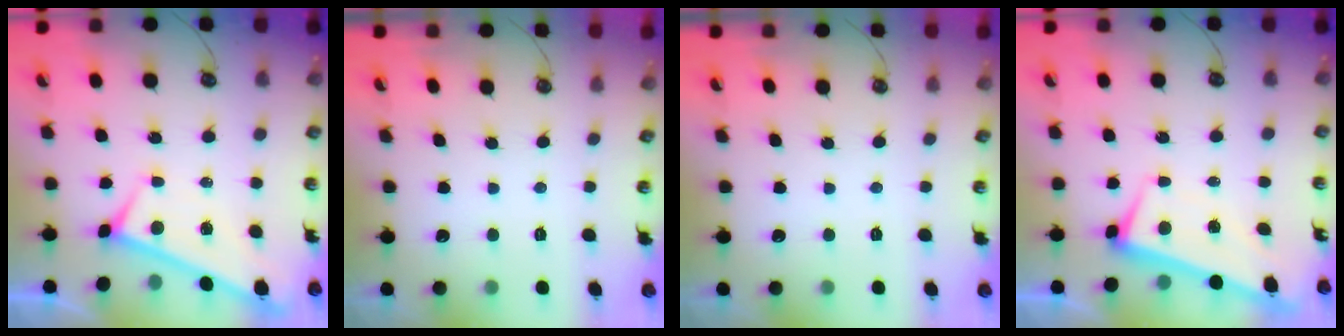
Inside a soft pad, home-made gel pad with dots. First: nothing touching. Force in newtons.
{"total": 0.0}
{"total": 0.0}
{"total": 1.8, "press": 0.8, "slide": 1.6}